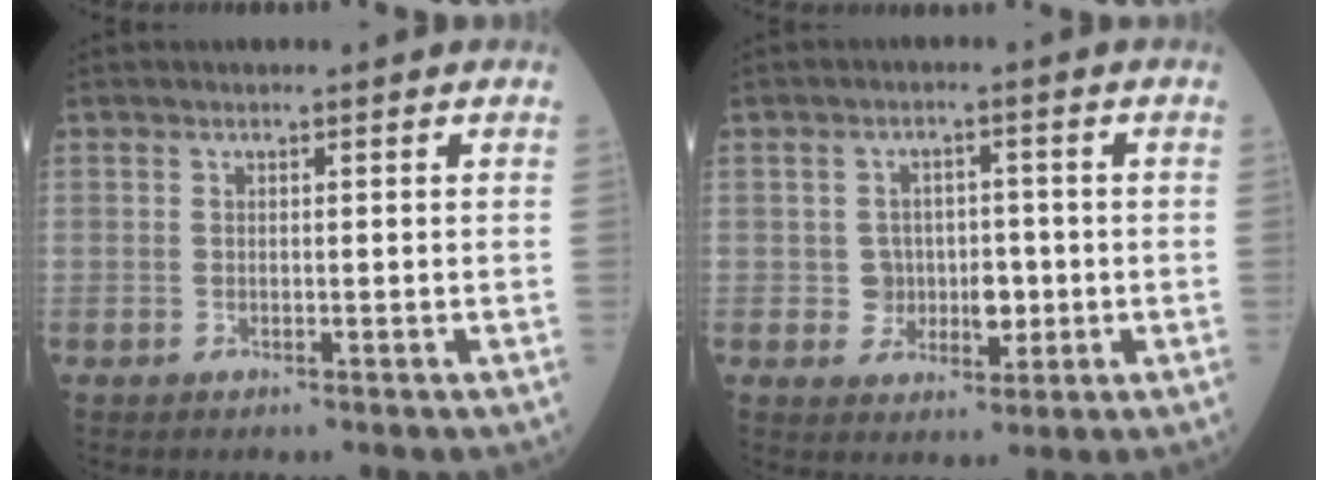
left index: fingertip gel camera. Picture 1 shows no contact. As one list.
[{"total": 4.6, "force": [-0.5, 4.0, 2.2], "torque": [-0.021, 0.010, -0.002]}]